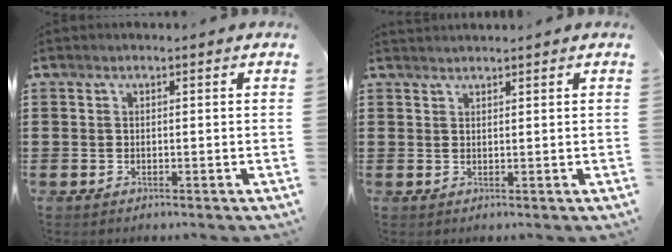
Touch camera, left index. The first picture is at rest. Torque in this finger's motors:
{"motor_torque": [-0.09, 0.11, -0.13, -0.03]}